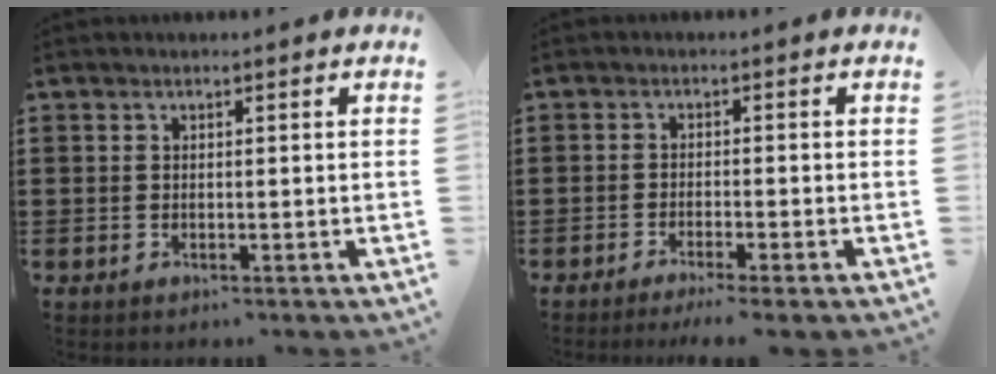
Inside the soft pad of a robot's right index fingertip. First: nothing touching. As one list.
[{"total": 1.8, "force": [-1.4, -0.3, 1.0], "torque": [-0.017, -0.001, -0.026]}]